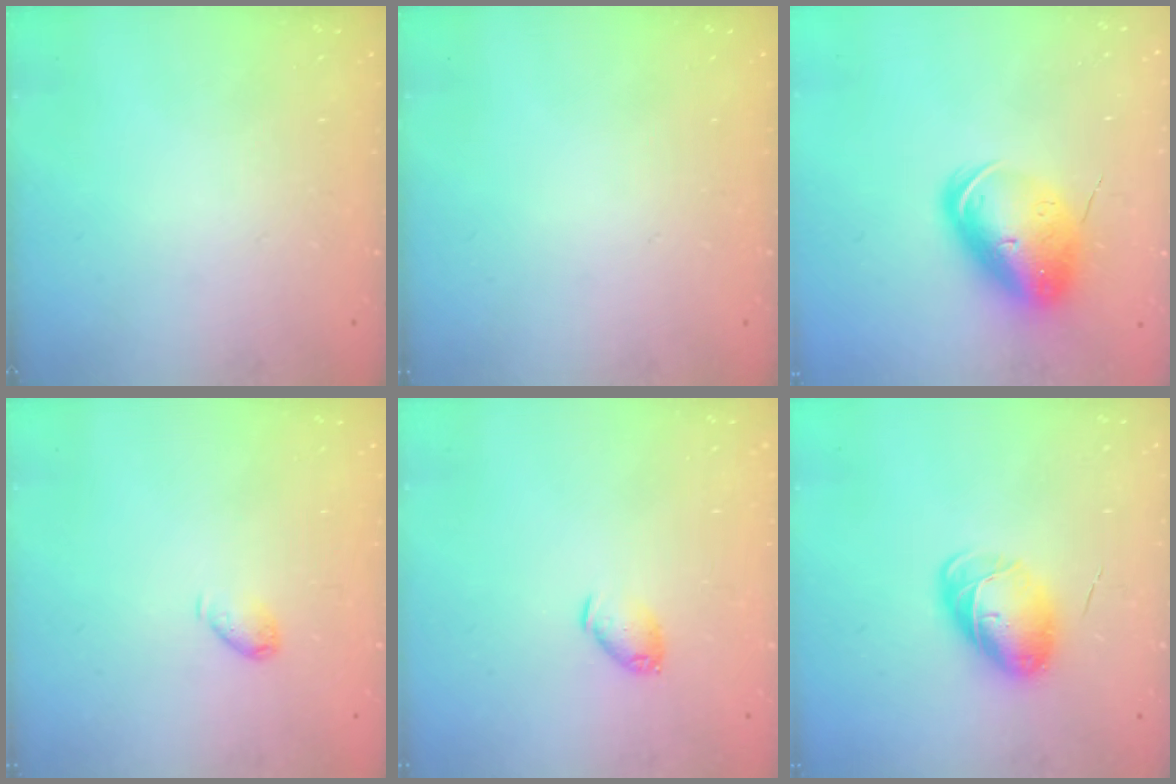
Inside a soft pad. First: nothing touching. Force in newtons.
{"total": 0.0}
{"total": 12.8, "press": 12.6, "slide": 2.6}
{"total": 4.9, "press": 4.8, "slide": 0.8}
{"total": 5.8, "press": 5.7, "slide": 0.7}
{"total": 9.1, "press": 8.9, "slide": 2.0}